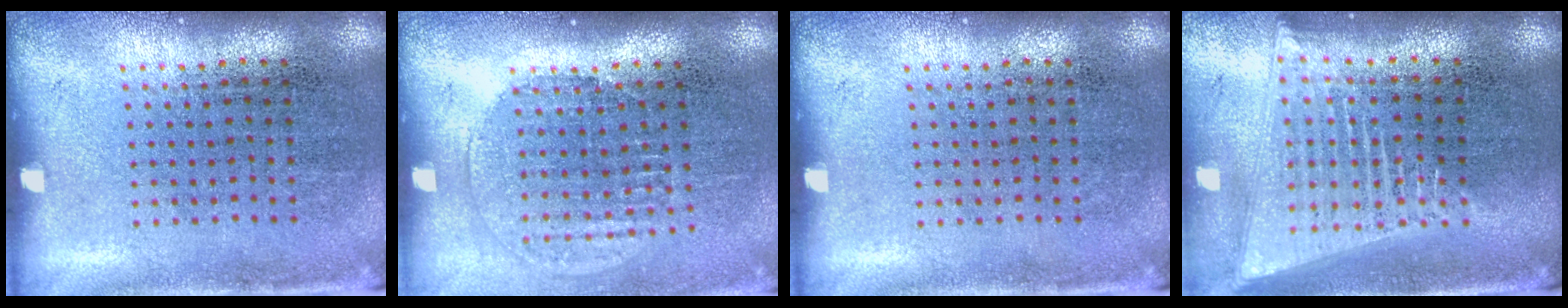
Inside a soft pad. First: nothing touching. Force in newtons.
{"total": 1.3, "press": 1.2, "slide": 0.6}
{"total": 0.0}
{"total": 2.1, "press": 1.8, "slide": 1.0}